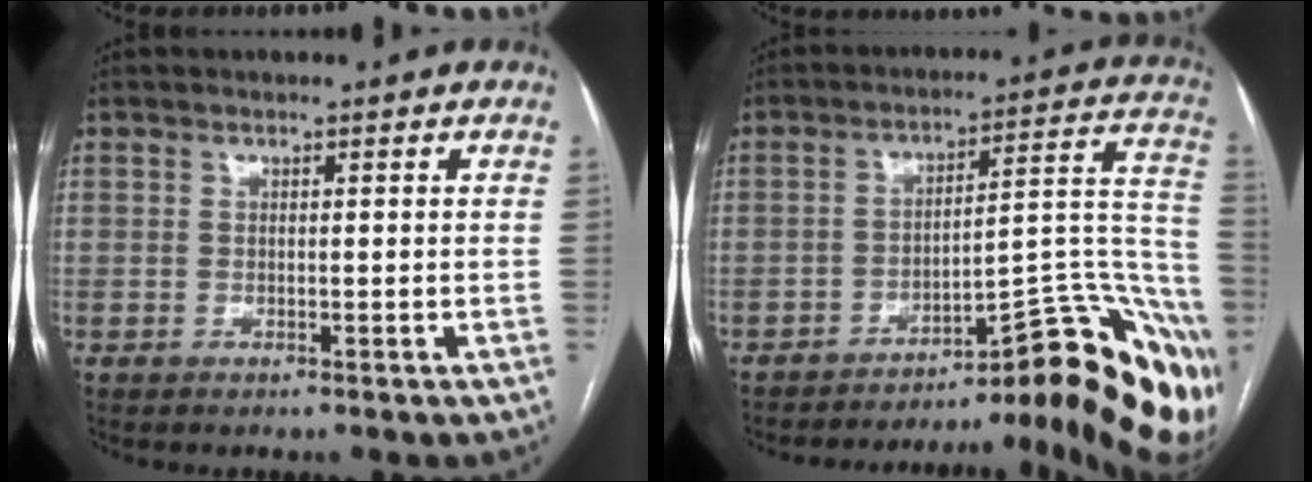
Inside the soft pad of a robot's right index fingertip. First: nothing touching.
{"total": 22.1, "force": [-14.7, 5.1, 15.8], "torque": [-0.084, 0.054, -0.179]}